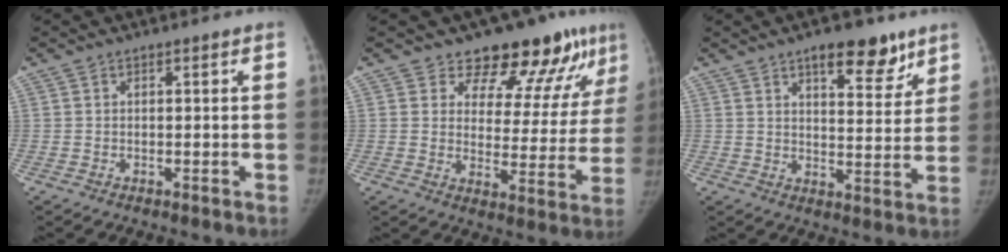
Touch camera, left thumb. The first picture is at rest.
{"total": 14.9, "force": [11.2, 7.1, 6.9], "torque": [-0.028, -0.072, 0.137]}
{"total": 10.7, "force": [7.0, 4.4, 6.8], "torque": [-0.057, -0.038, 0.100]}